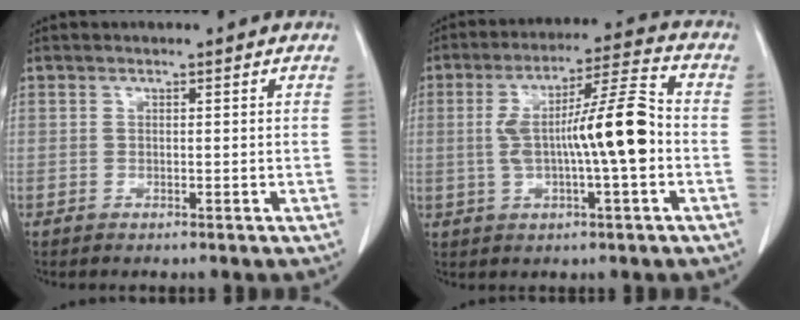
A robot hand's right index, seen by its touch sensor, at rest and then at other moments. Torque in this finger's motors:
{"motor_torque": [0.76, -0.18, 0.38, 0.15]}